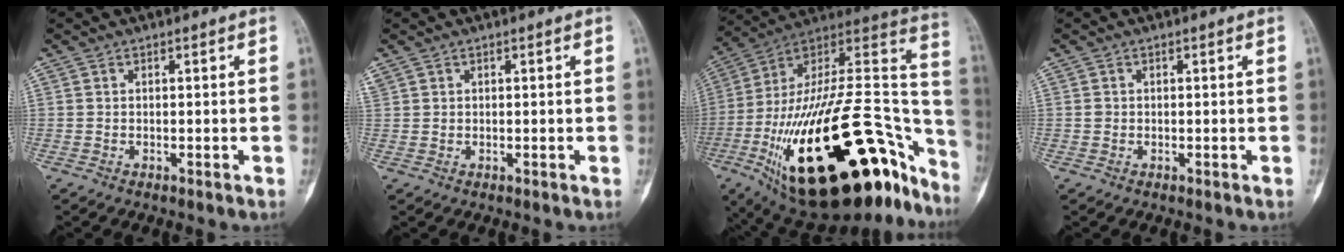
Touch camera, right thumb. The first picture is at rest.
{"total": 1.3, "force": [0.8, 1.0, 0.4], "torque": [-0.010, 0.011, 0.020]}
{"total": 43.7, "force": [-21.0, 18.3, 33.7], "torque": [-0.498, 0.061, -0.330]}
{"total": 0.7, "force": [0.0, 0.6, 0.2], "torque": [-0.002, 0.002, 0.000]}